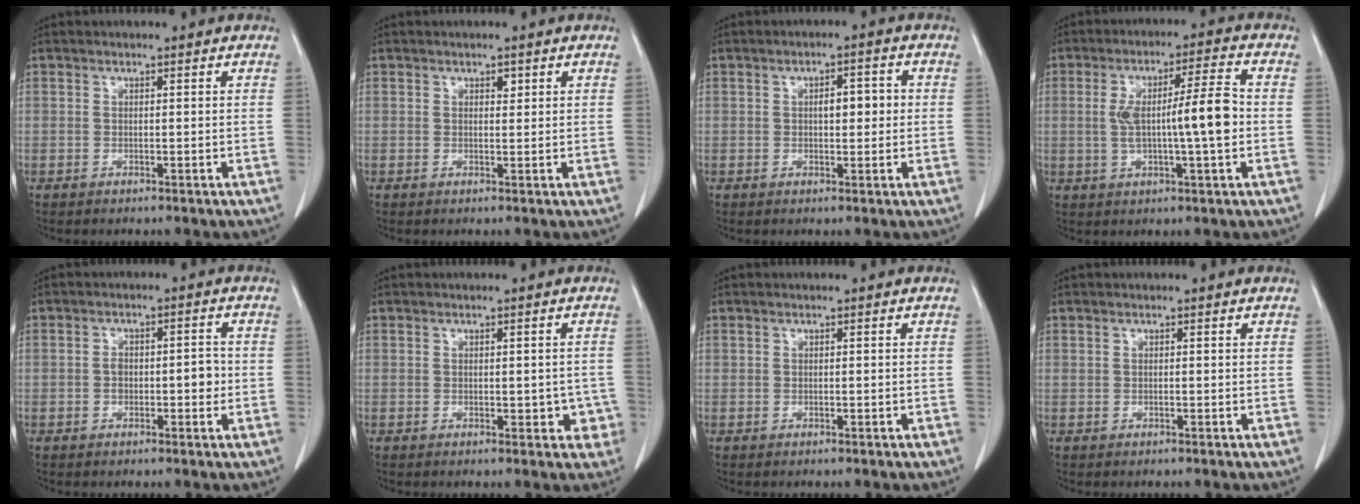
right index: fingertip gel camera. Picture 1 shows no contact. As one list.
[{"total": 0.9, "force": [0.5, 0.5, 0.6], "torque": [-0.007, -0.003, 0.006]}, {"total": 3.6, "force": [0.3, 1.4, 3.3], "torque": [-0.052, 0.010, 0.005]}, {"total": 10.0, "force": [-0.5, 0.6, 9.9], "torque": [-0.171, 0.016, -0.009]}, {"total": 4.0, "force": [-0.7, 2.1, 3.4], "torque": [-0.048, 0.017, -0.007]}, {"total": 3.1, "force": [-0.6, 1.9, 2.4], "torque": [-0.014, 0.009, 0.000]}, {"total": 0.0}, {"total": 0.0}]